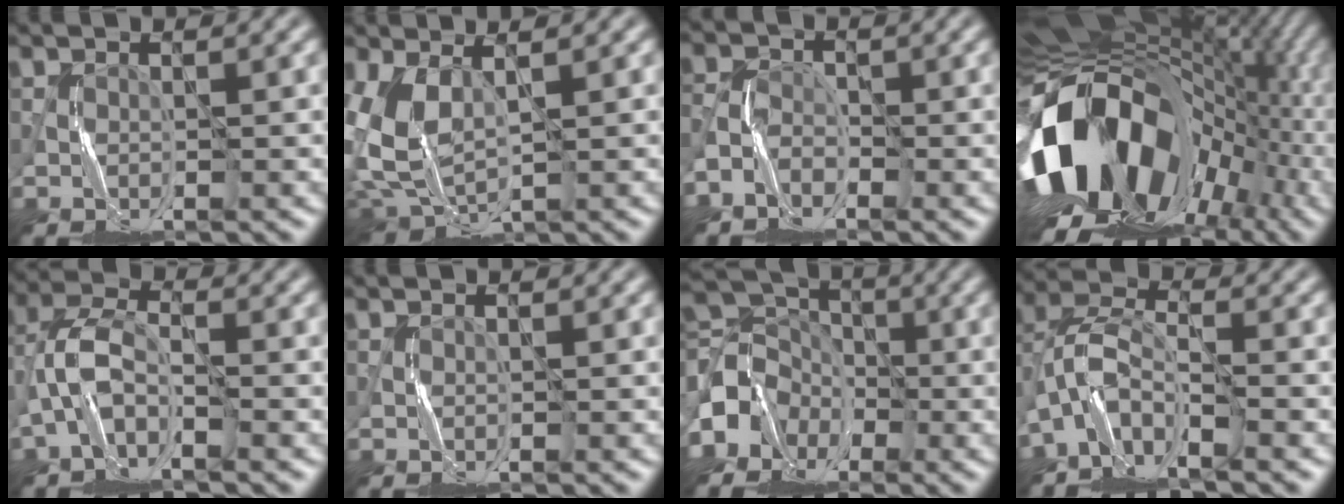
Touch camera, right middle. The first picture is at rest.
{"total": 5.5, "force": [1.1, 2.8, 4.6], "torque": [-0.121, 0.000, 0.025]}
{"total": 2.4, "force": [-2.1, 1.0, 0.4], "torque": [-0.011, 0.005, -0.051]}
{"total": 17.6, "force": [-3.3, 12.7, 11.7], "torque": [-0.220, 0.005, -0.072]}
{"total": 3.8, "force": [-2.4, 1.5, 2.5], "torque": [-0.056, 0.014, -0.054]}
{"total": 0.0}
{"total": 6.0, "force": [-2.6, 4.9, 2.4], "torque": [-0.036, 0.004, -0.062]}
{"total": 4.7, "force": [-3.7, 1.5, 2.5], "torque": [-0.051, 0.006, -0.082]}